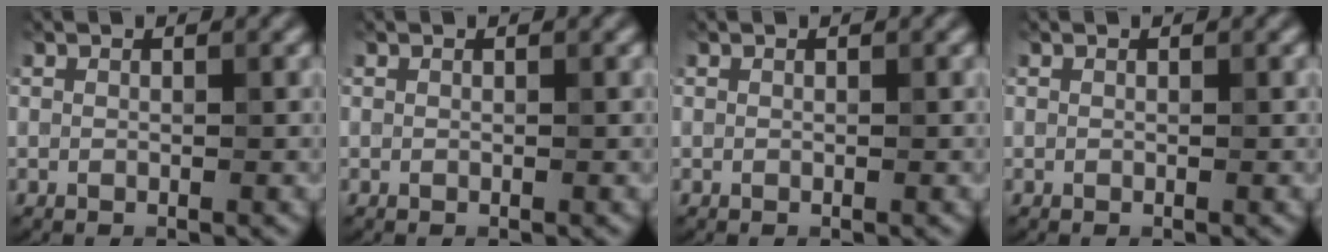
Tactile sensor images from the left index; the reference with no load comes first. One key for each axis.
{"total": 0.0}
{"total": 0.0}
{"total": 0.0}